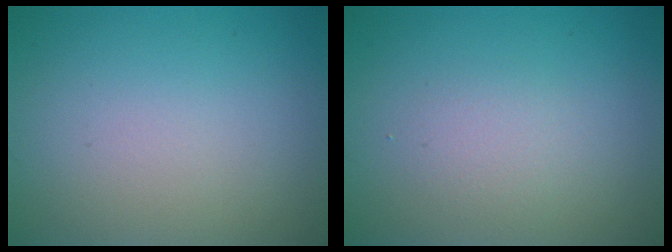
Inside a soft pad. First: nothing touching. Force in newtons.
{"total": 1.5, "press": 1.5, "slide": 0.1}